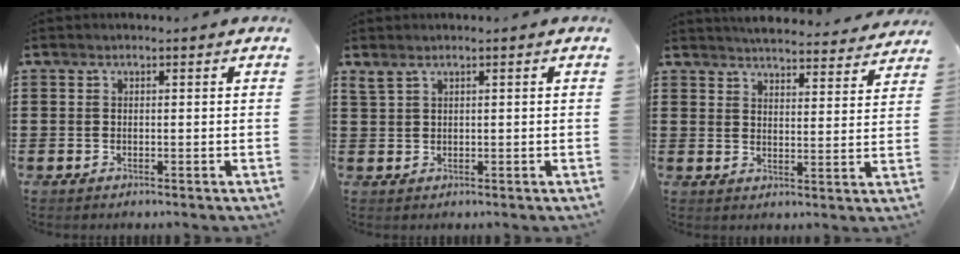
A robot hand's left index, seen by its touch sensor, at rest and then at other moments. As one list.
[{"total": 1.4, "force": [1.0, 0.5, 0.9], "torque": [-0.021, 0.002, 0.019]}, {"total": 4.3, "force": [4.3, 0.0, 0.3], "torque": [-0.016, -0.029, 0.074]}]